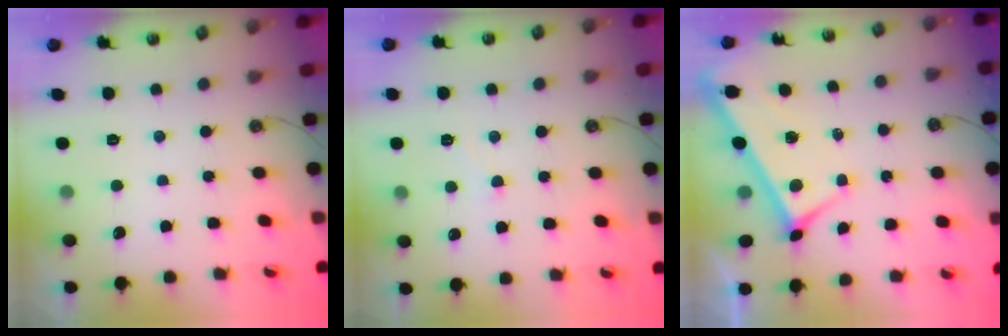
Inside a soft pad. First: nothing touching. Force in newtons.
{"total": 2.4, "press": 2.4, "slide": 0.5}
{"total": 2.4, "press": 2.3, "slide": 0.6}